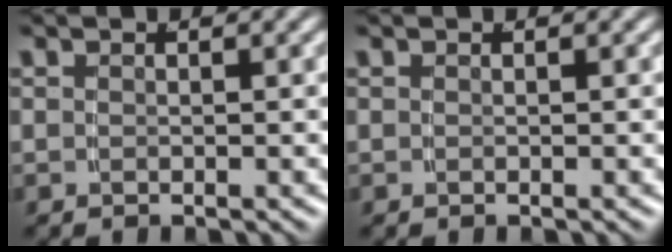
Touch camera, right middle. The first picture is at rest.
{"total": 0.0}